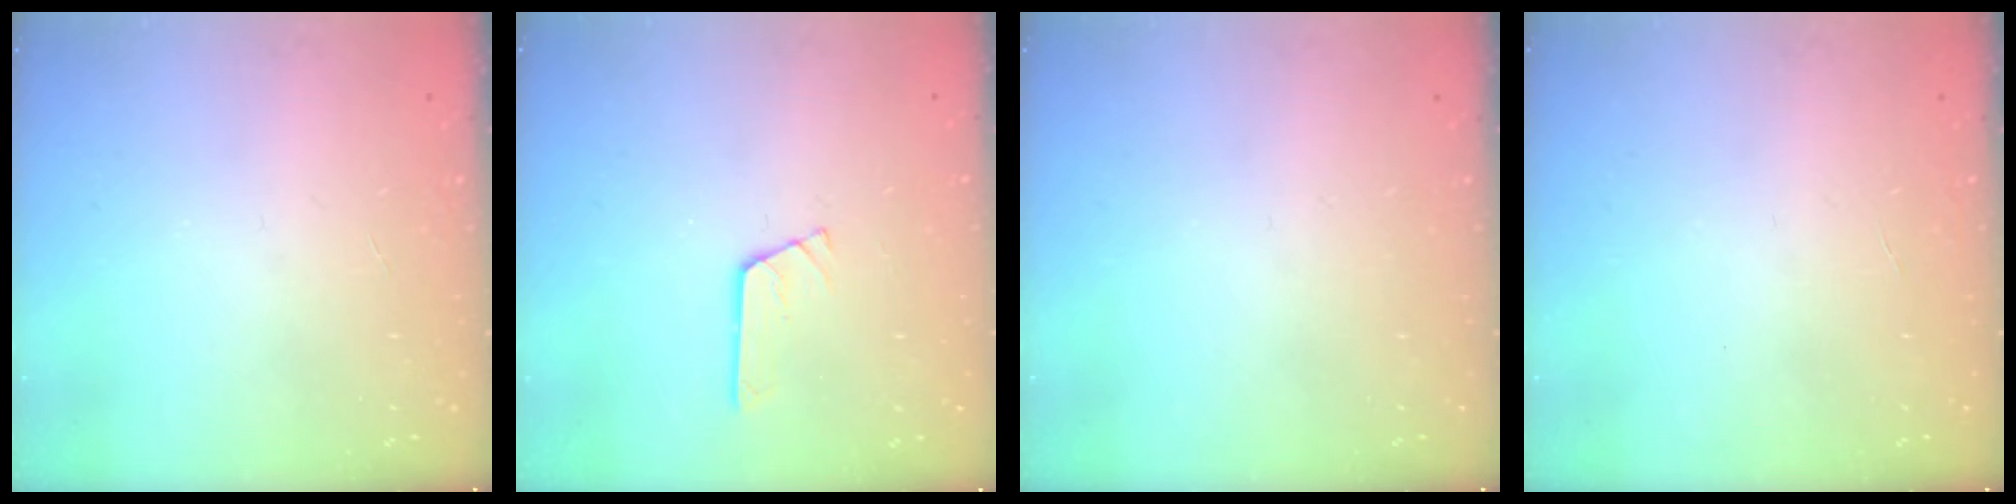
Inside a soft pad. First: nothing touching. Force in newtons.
{"total": 3.0, "press": 2.9, "slide": 0.4}
{"total": 0.0}
{"total": 0.0}